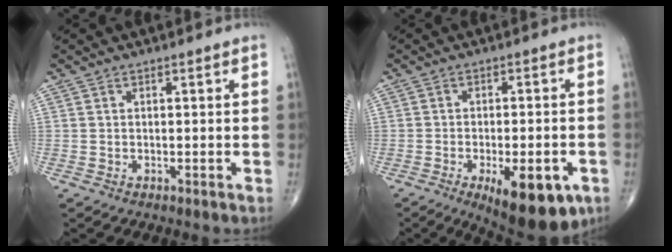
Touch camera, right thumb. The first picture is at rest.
{"total": 14.0, "force": [-6.1, 5.5, 11.4], "torque": [-0.131, 0.004, -0.074]}